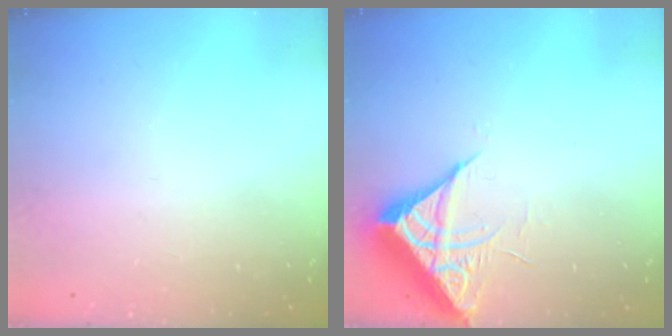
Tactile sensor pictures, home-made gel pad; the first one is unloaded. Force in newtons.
{"total": 6.9, "press": 6.9, "slide": 0.4}